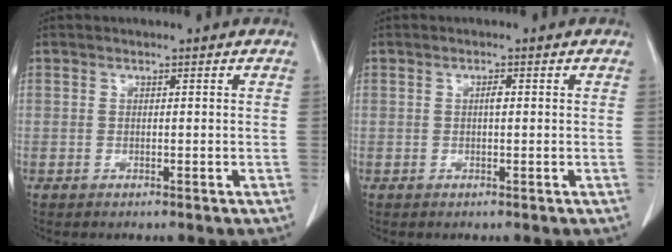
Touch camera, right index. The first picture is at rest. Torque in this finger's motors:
{"motor_torque": [0.29, -0.03, 0.08, 0.04]}